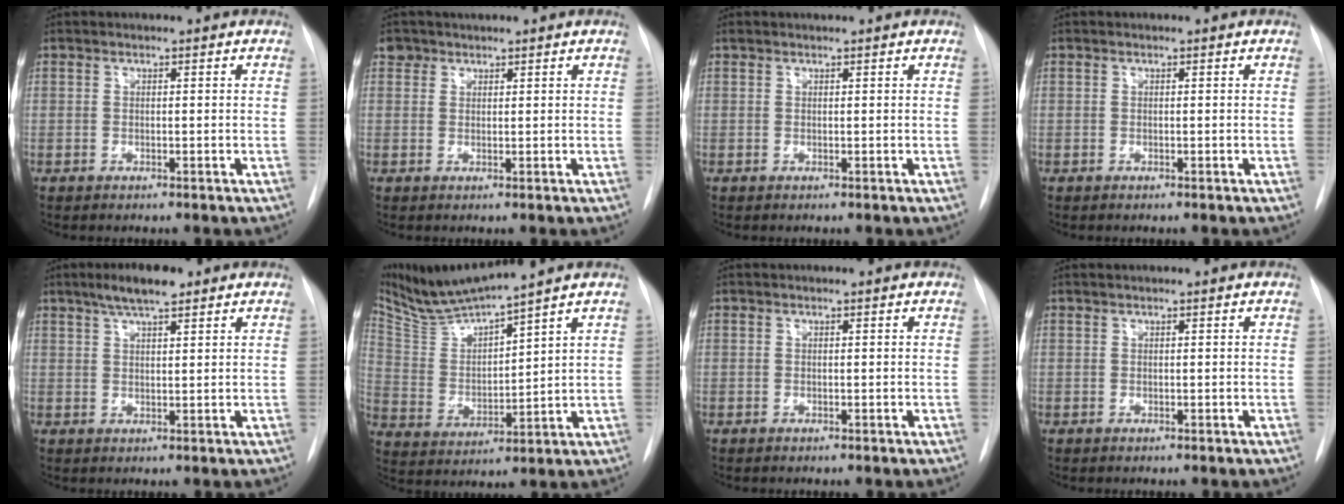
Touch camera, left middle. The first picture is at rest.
{"total": 1.5, "force": [1.2, 0.9, -0.2], "torque": [0.010, 0.008, 0.017]}
{"total": 0.6, "force": [0.6, 0.0, 0.1], "torque": [-0.009, 0.009, 0.013]}
{"total": 0.0}
{"total": 5.7, "force": [4.0, 1.1, 3.9], "torque": [-0.075, 0.009, 0.067]}
{"total": 10.6, "force": [9.8, -1.1, 4.0], "torque": [-0.088, -0.003, 0.198]}
{"total": 0.0}
{"total": 0.0}